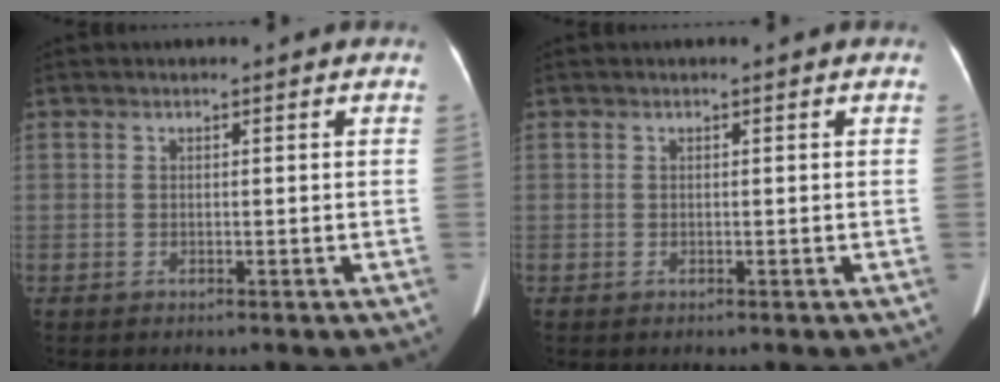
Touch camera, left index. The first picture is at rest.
{"total": 0.0}